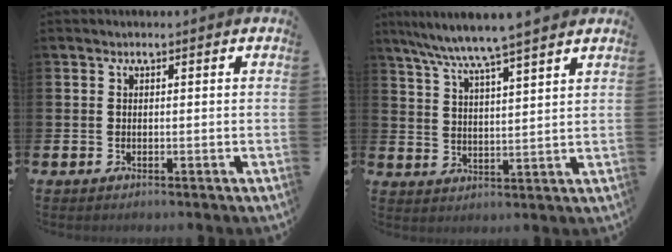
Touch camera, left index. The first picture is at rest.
{"total": 7.1, "force": [6.6, -0.5, 2.5], "torque": [-0.074, -0.032, 0.116]}